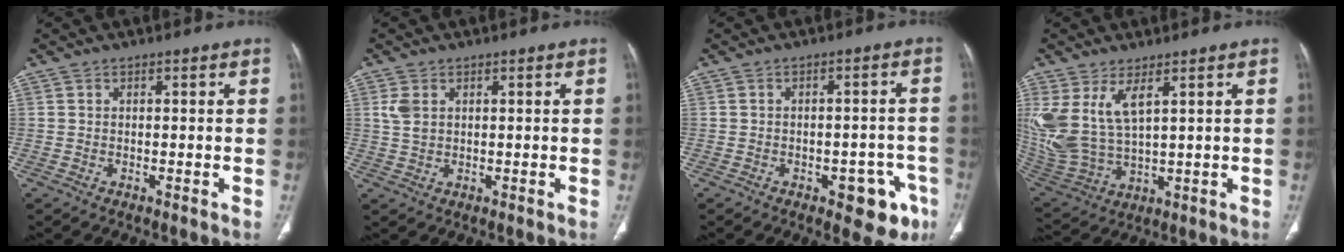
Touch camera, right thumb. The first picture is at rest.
{"total": 3.2, "force": [1.1, 2.0, 2.1], "torque": [-0.049, 0.002, 0.030]}
{"total": 9.0, "force": [-4.3, 4.5, 6.5], "torque": [-0.045, 0.024, -0.047]}
{"total": 13.7, "force": [5.4, 6.4, 10.9], "torque": [-0.244, -0.027, 0.129]}